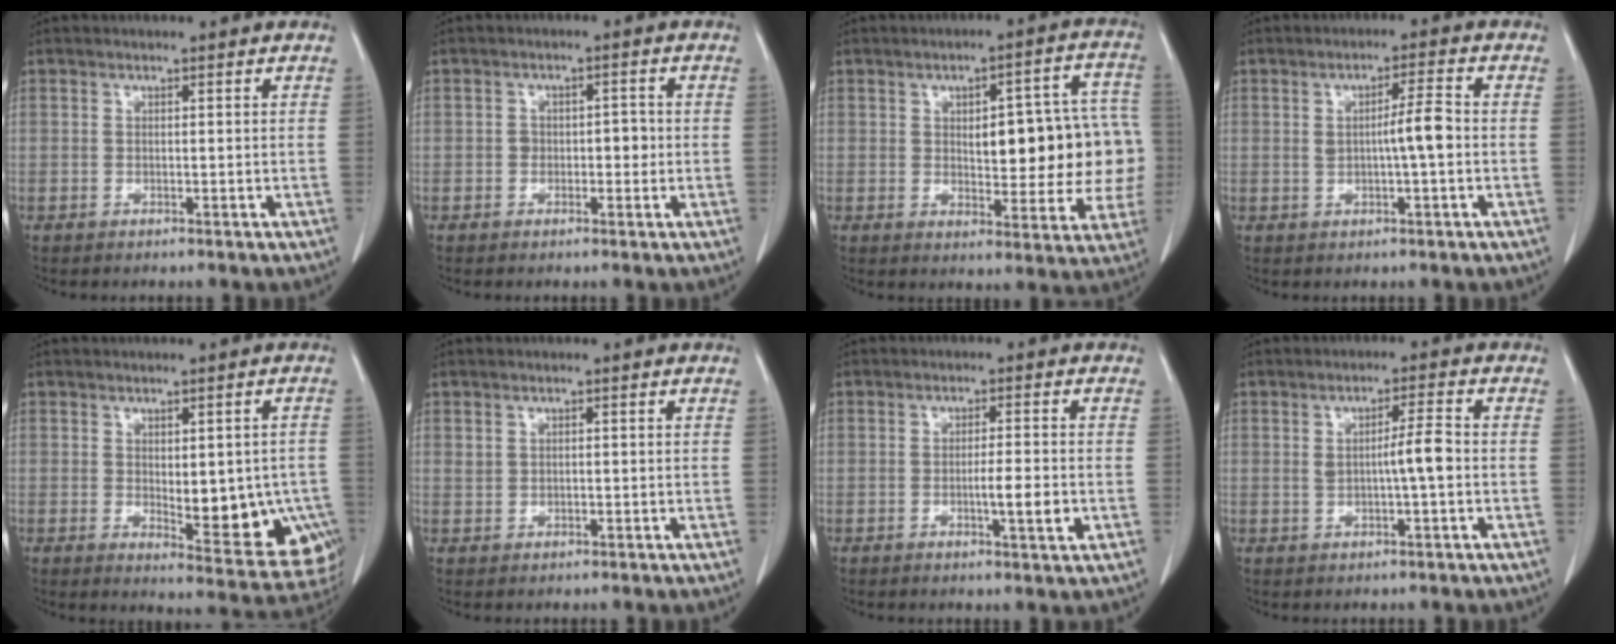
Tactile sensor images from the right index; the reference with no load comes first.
{"total": 2.8, "force": [-0.4, 1.8, 2.1], "torque": [-0.022, 0.013, -0.002]}
{"total": 15.4, "force": [0.5, 5.7, 14.3], "torque": [-0.164, 0.034, 0.014]}
{"total": 4.4, "force": [-0.1, 0.1, 4.4], "torque": [-0.069, 0.005, 0.000]}
{"total": 12.6, "force": [-2.5, 5.4, 11.1], "torque": [-0.107, 0.000, -0.014]}
{"total": 0.9, "force": [0.4, 0.6, 0.4], "torque": [-0.006, 0.011, 0.012]}
{"total": 4.6, "force": [-1.1, 0.2, 4.4], "torque": [-0.066, -0.003, -0.013]}
{"total": 4.1, "force": [-0.1, 0.0, 4.1], "torque": [-0.066, 0.004, 0.001]}